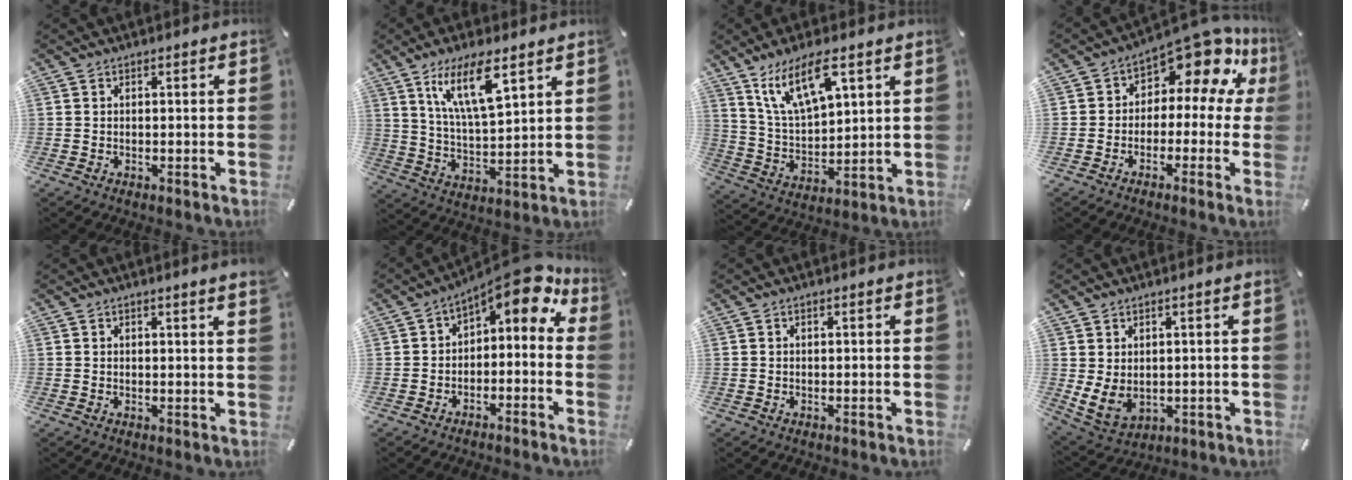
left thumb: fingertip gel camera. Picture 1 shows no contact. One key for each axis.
{"total": 12.9, "fx": 7.9, "fy": 4.1, "fz": 9.4, "tx": -0.190, "ty": -0.022, "tz": 0.138}
{"total": 12.3, "fx": 8.1, "fy": 4.6, "fz": 8.2, "tx": -0.183, "ty": -0.028, "tz": 0.143}
{"total": 13.0, "fx": 8.8, "fy": 6.3, "fz": 7.2, "tx": -0.116, "ty": -0.075, "tz": 0.150}
{"total": 1.5, "fx": 1.2, "fy": -0.1, "fz": 1.0, "tx": -0.020, "ty": -0.002, "tz": 0.021}
{"total": 8.6, "fx": 4.3, "fy": 4.2, "fz": 6.2, "tx": -0.088, "ty": -0.035, "tz": 0.074}
{"total": 0.6, "fx": 0.2, "fy": 0.4, "fz": 0.4, "tx": -0.007, "ty": 0.003, "tz": 0.003}
{"total": 5.9, "fx": 1.6, "fy": 4.7, "fz": 3.2, "tx": -0.073, "ty": -0.010, "tz": 0.033}